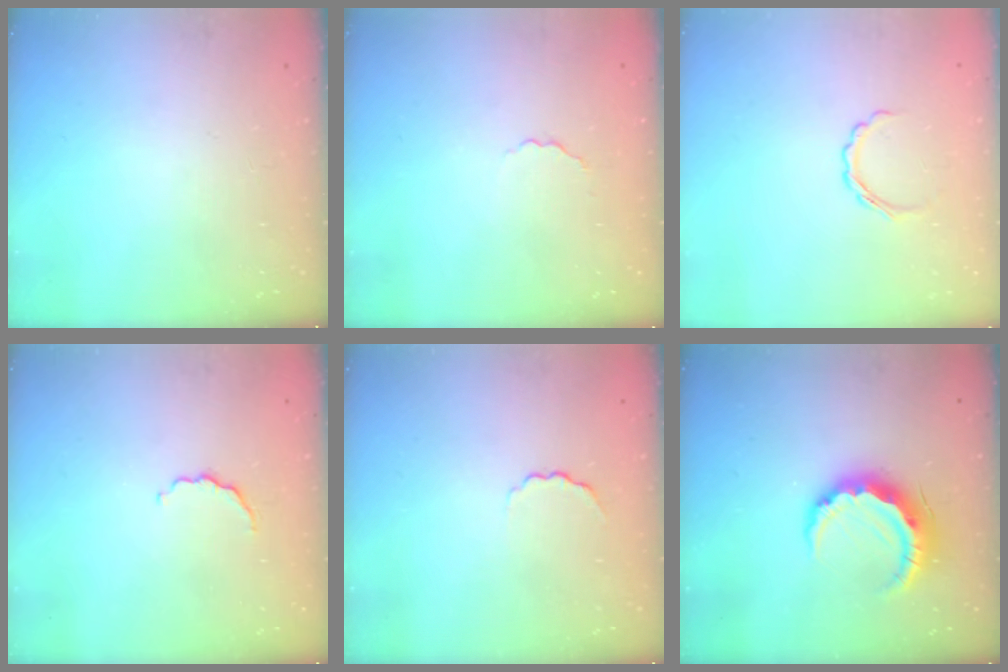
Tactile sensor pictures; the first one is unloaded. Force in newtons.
{"total": 2.4, "press": 2.3, "slide": 0.7}
{"total": 3.2, "press": 3.1, "slide": 0.8}
{"total": 3.8, "press": 3.7, "slide": 1.0}
{"total": 2.5, "press": 2.4, "slide": 0.6}
{"total": 12.3, "press": 12.3, "slide": 0.4}